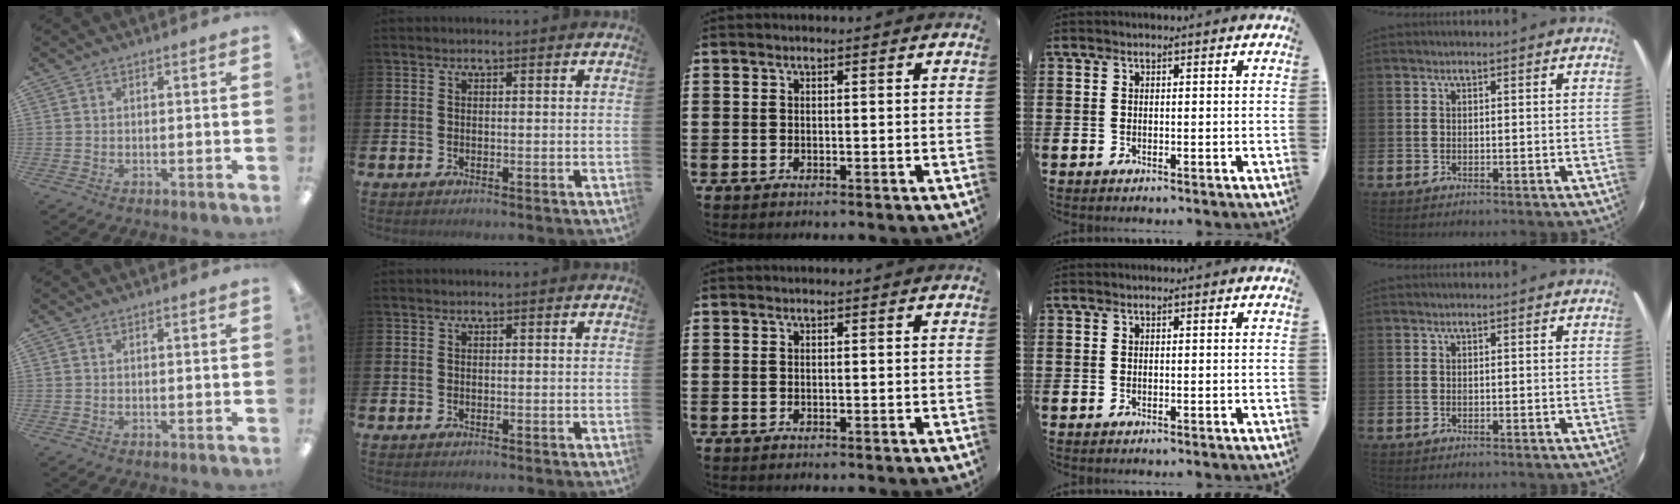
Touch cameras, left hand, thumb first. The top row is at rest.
{}